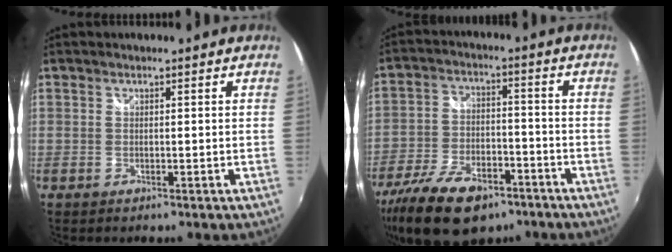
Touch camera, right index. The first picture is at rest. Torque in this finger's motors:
{"motor_torque": [1.29, -0.85, 0.40, 0.12]}